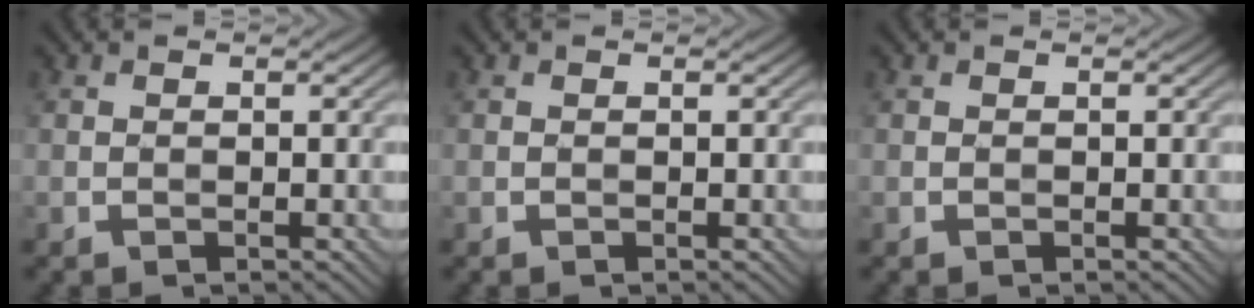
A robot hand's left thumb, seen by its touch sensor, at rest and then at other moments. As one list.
[{"total": 0.0}, {"total": 0.0}]